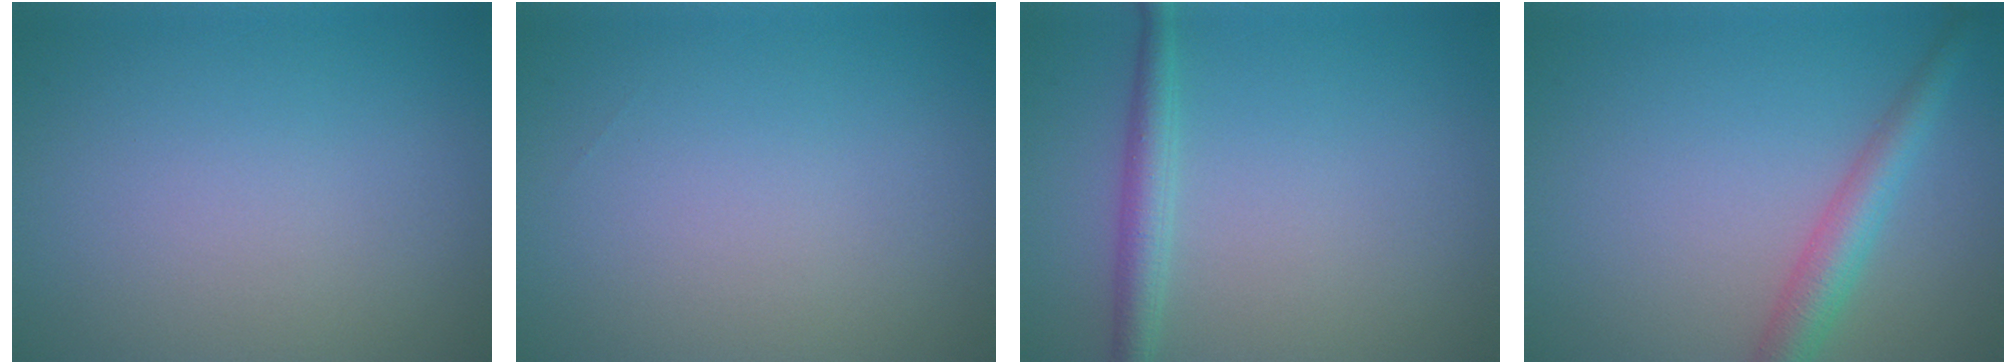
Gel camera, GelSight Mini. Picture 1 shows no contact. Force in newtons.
{"total": 0.0}
{"total": 2.3, "press": 2.3, "slide": 0.1}
{"total": 3.5, "press": 3.5, "slide": 0.1}